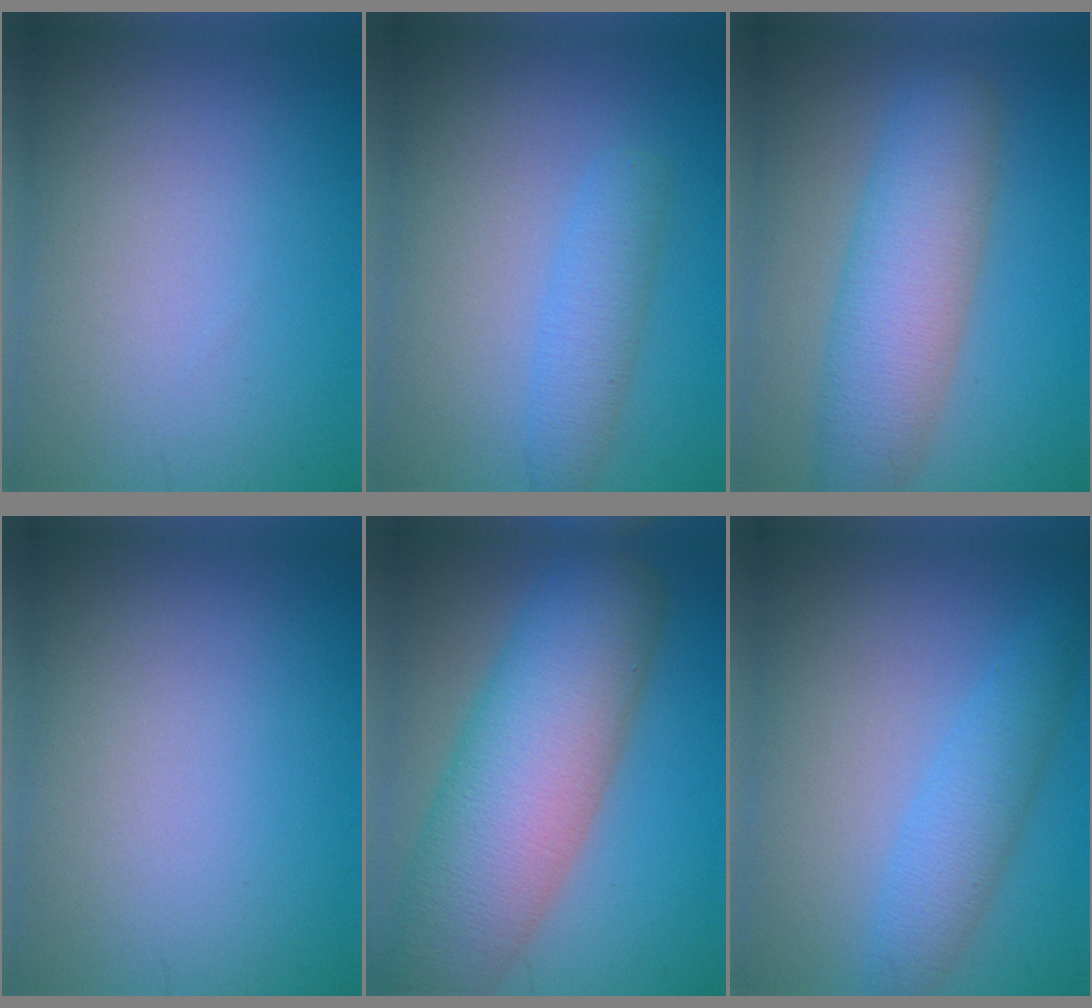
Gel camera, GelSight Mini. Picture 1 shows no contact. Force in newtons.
{"total": 2.8, "press": 2.8, "slide": 0.1}
{"total": 7.3, "press": 7.3, "slide": 0.4}
{"total": 0.0}
{"total": 12.3, "press": 12.3, "slide": 0.4}
{"total": 3.5, "press": 3.5, "slide": 0.2}